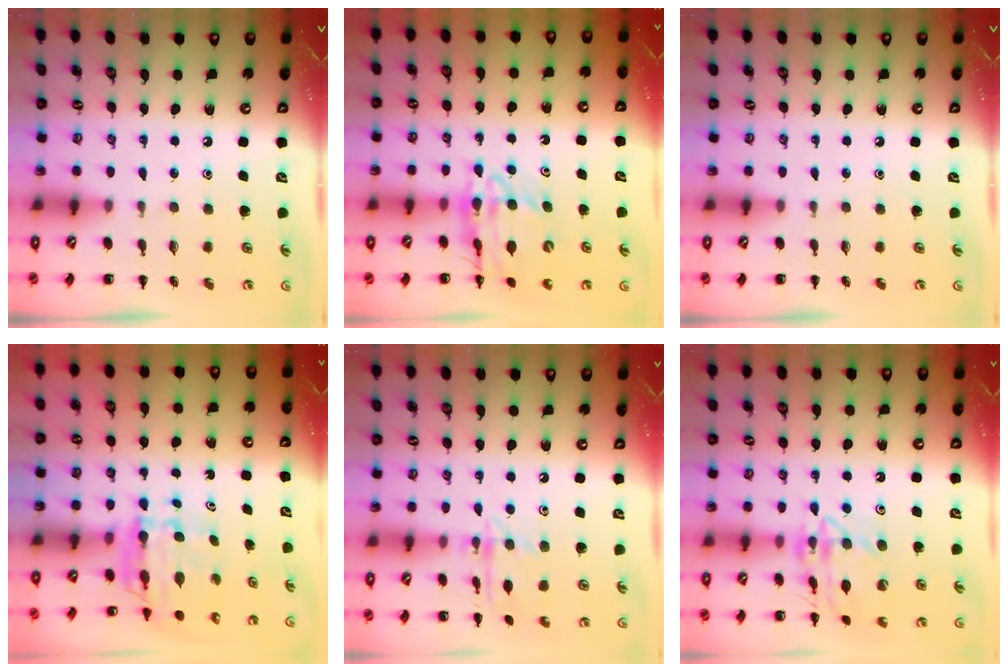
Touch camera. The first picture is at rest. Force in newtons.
{"total": 12.3, "press": 11.8, "slide": 3.5}
{"total": 0.0}
{"total": 6.7, "press": 6.6, "slide": 1.0}
{"total": 10.8, "press": 10.7, "slide": 1.2}
{"total": 14.7, "press": 14.6, "slide": 1.0}